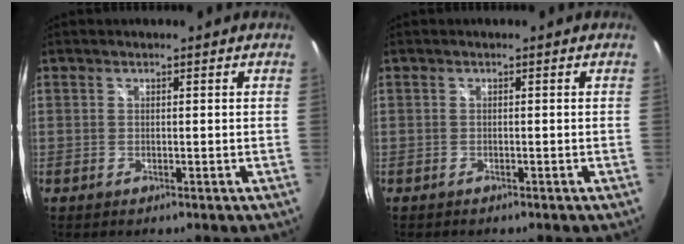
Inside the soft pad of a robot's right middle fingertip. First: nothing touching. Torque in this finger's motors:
{"motor_torque": [-0.22, -0.01, 0.11, 0.00]}